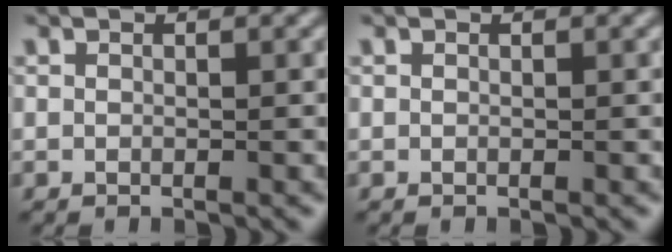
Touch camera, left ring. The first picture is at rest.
{"total": 0.0}